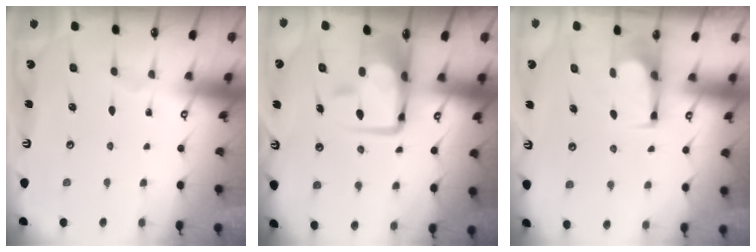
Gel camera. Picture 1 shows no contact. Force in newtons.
{"total": 9.7, "press": 9.6, "slide": 1.5}
{"total": 2.7, "press": 2.6, "slide": 0.4}